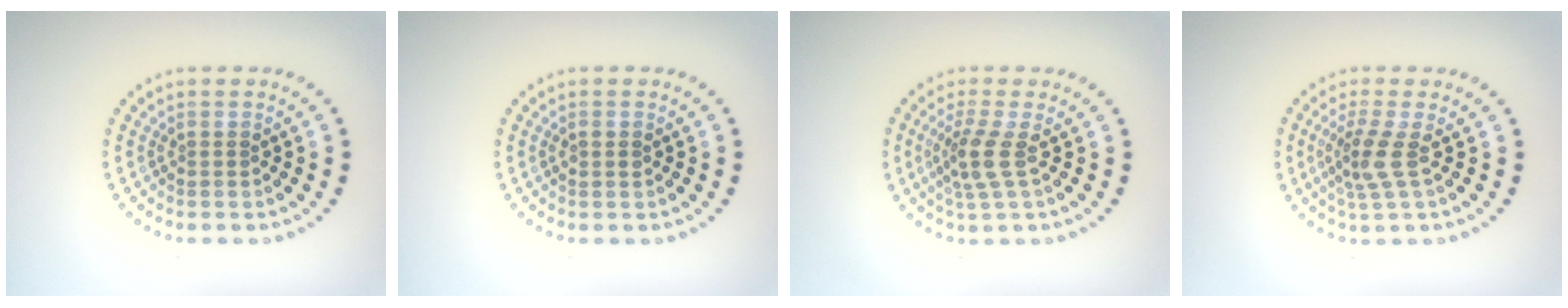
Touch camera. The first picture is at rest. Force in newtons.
{"total": 0.9, "press": 0.9, "slide": 0.1}
{"total": 2.7, "press": 2.1, "slide": 1.7}
{"total": 2.8, "press": 2.1, "slide": 1.9}